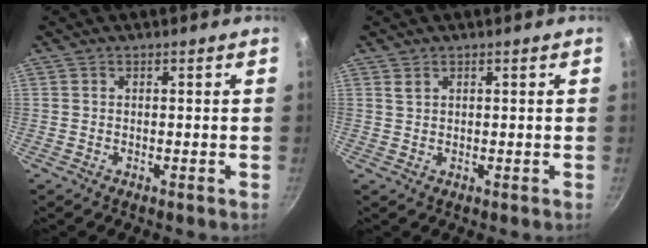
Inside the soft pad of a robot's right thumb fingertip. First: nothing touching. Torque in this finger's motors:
{"motor_torque": [-0.68, 0.40, 0.80, -0.03, 0.23]}